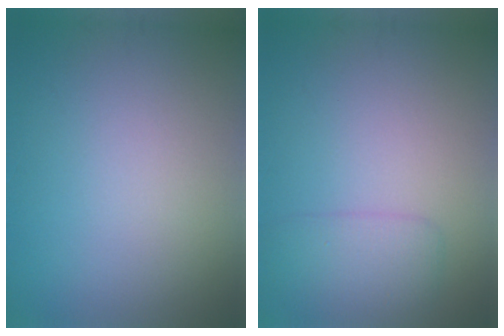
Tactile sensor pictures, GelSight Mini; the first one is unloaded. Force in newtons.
{"total": 2.6, "press": 2.6, "slide": 0.0}